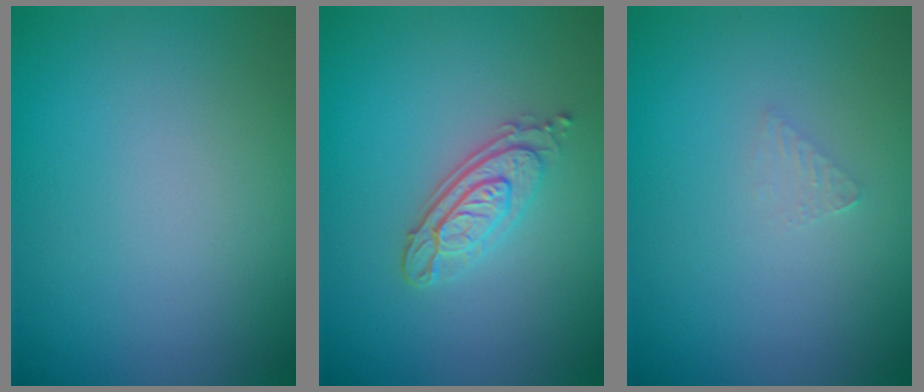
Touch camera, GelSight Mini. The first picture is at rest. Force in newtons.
{"total": 3.4, "press": 2.8, "slide": 1.9}
{"total": 0.8, "press": 0.8, "slide": 0.1}